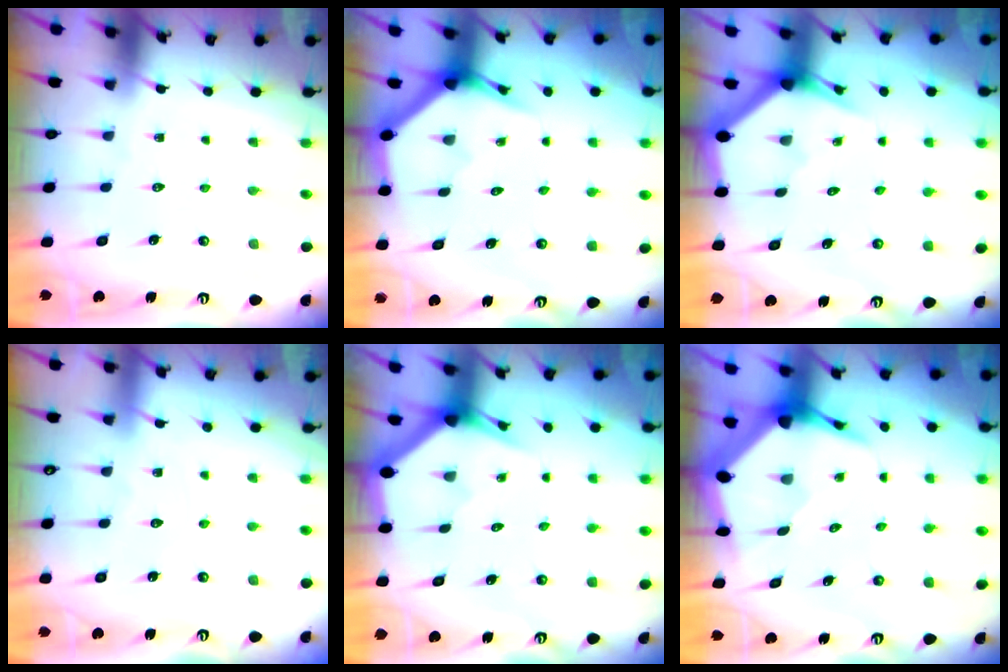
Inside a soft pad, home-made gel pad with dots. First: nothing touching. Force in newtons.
{"total": 3.8, "press": 3.8, "slide": 0.2}
{"total": 2.8, "press": 2.8, "slide": 0.1}
{"total": 2.1, "press": 2.1, "slide": 0.2}
{"total": 2.6, "press": 2.6, "slide": 0.1}
{"total": 5.6, "press": 5.5, "slide": 0.8}